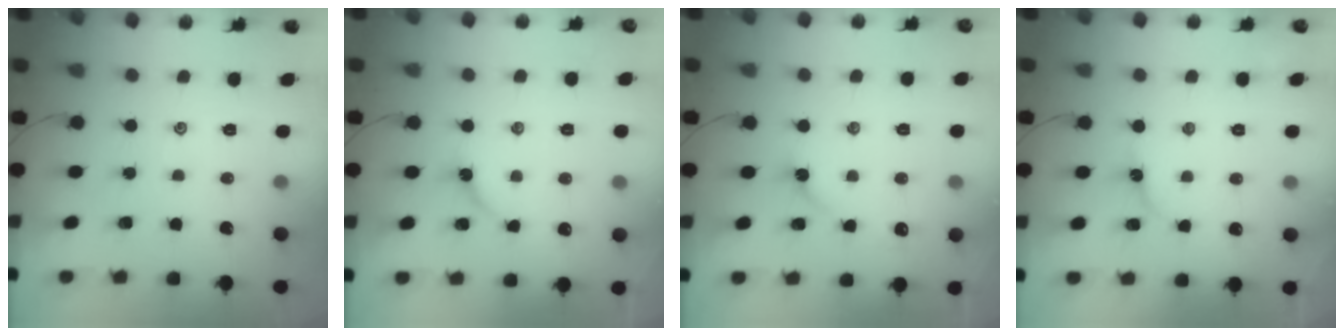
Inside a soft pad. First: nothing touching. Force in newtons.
{"total": 4.7, "press": 4.6, "slide": 0.6}
{"total": 2.9, "press": 2.9, "slide": 0.5}
{"total": 4.7, "press": 4.7, "slide": 0.6}